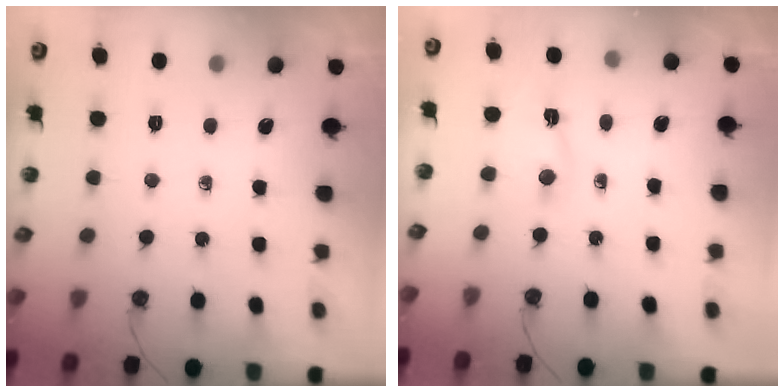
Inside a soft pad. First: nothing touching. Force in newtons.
{"total": 1.8, "press": 1.8, "slide": 0.3}